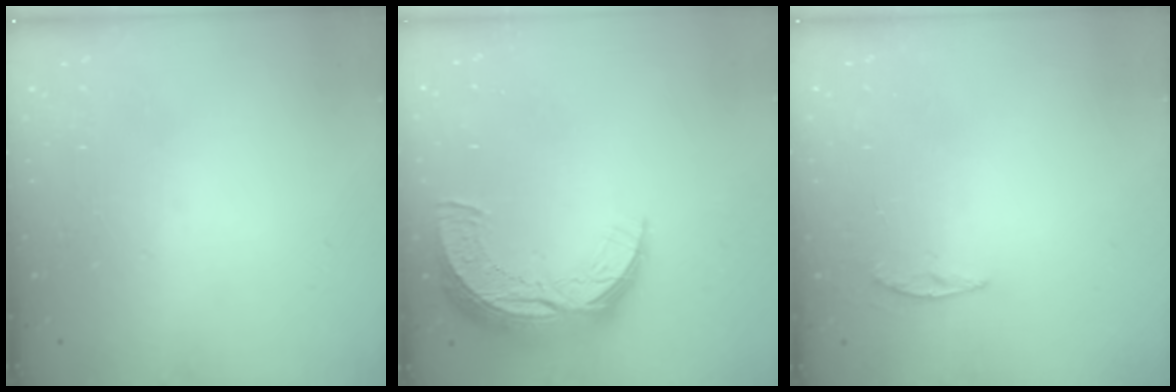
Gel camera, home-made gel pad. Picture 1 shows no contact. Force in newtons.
{"total": 12.8, "press": 12.7, "slide": 1.0}
{"total": 3.5, "press": 3.5, "slide": 0.4}